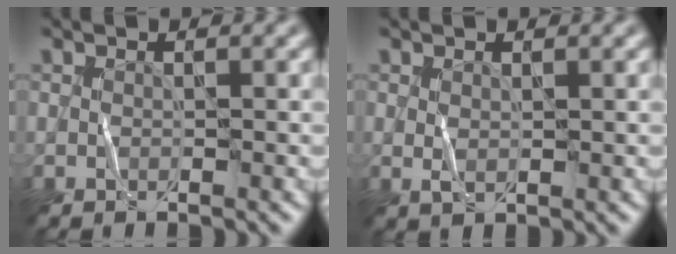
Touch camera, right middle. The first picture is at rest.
{"total": 0.9, "force": [0.4, 0.5, 0.6], "torque": [-0.018, -0.001, 0.008]}